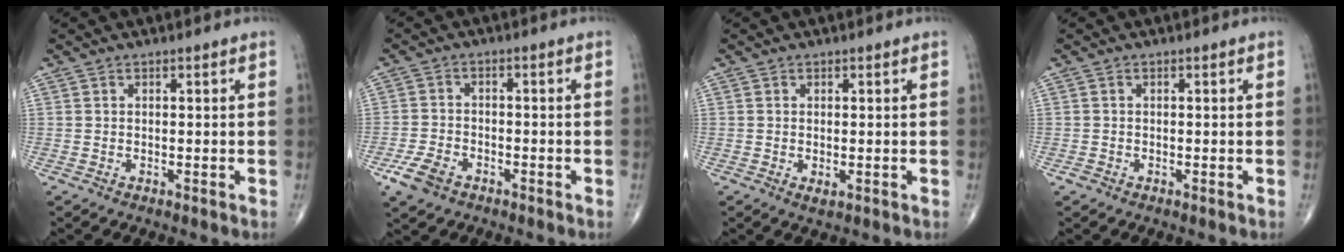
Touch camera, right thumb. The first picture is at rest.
{"total": 5.5, "force": [-3.2, 3.3, 2.9], "torque": [-0.063, 0.011, -0.059]}
{"total": 1.3, "force": [-0.2, 0.7, 1.1], "torque": [-0.019, -0.005, -0.001]}
{"total": 0.8, "force": [-0.5, 0.6, 0.2], "torque": [-0.005, 0.000, -0.011]}